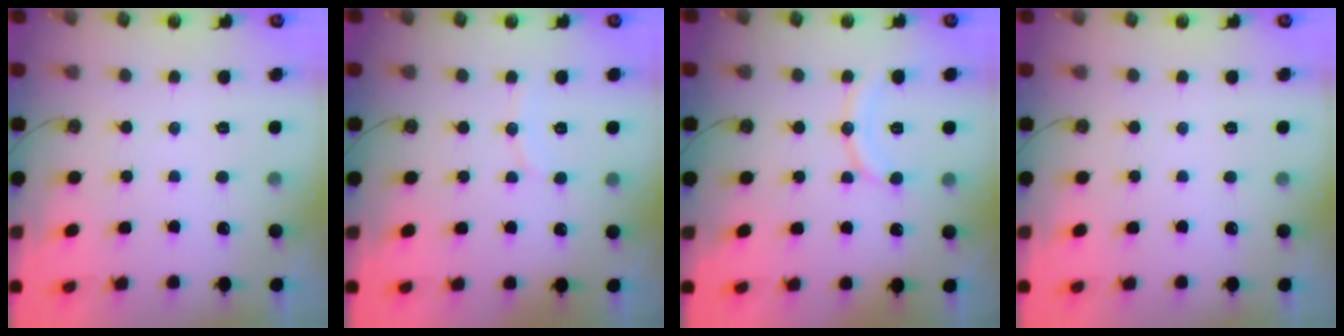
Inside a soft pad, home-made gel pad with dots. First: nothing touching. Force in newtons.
{"total": 5.7, "press": 5.7, "slide": 0.4}
{"total": 9.5, "press": 9.5, "slide": 0.7}
{"total": 0.0}